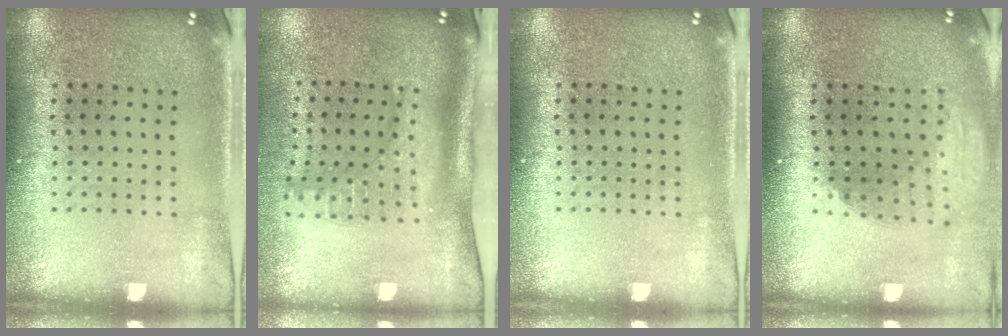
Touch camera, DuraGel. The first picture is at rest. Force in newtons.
{"total": 2.2, "press": 1.6, "slide": 1.5}
{"total": 0.0}
{"total": 1.9, "press": 1.5, "slide": 1.2}